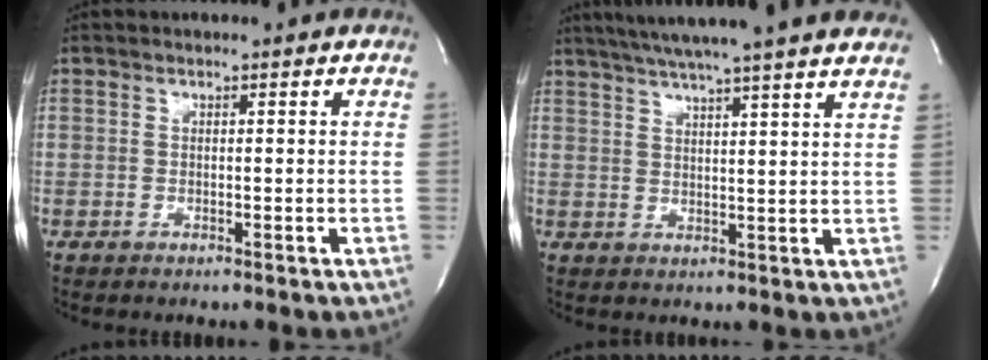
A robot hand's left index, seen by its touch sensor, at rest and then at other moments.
{"total": 17.6, "force": [15.2, -0.4, 9.0], "torque": [-0.148, 0.017, 0.198]}